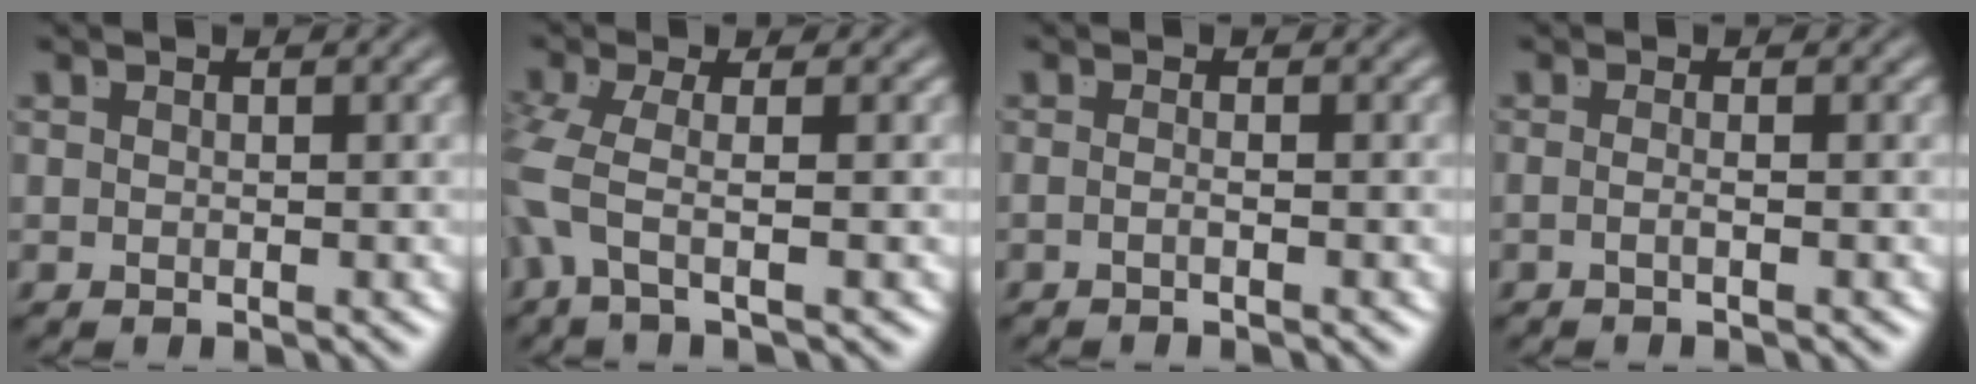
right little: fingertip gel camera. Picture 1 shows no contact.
{"total": 3.8, "force": [0.0, 1.5, 3.5], "torque": [-0.096, -0.009, 0.000]}
{"total": 1.5, "force": [-1.1, -0.7, 0.8], "torque": [-0.019, -0.005, -0.018]}
{"total": 1.8, "force": [-1.1, -0.9, 1.0], "torque": [-0.026, -0.011, -0.014]}